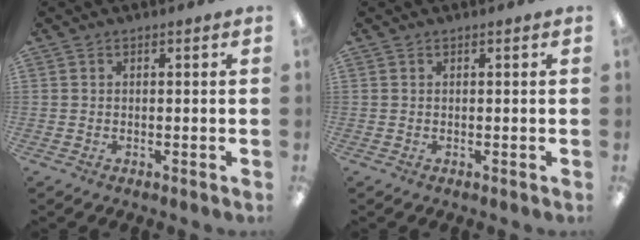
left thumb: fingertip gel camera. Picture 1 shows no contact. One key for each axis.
{"total": 0.0}